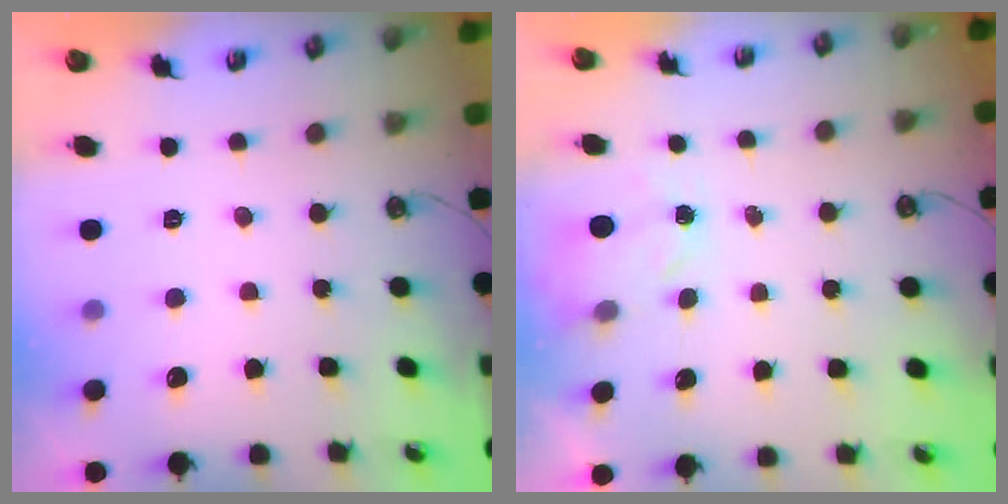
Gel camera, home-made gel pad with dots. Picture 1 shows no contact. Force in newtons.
{"total": 2.1, "press": 2.1, "slide": 0.4}